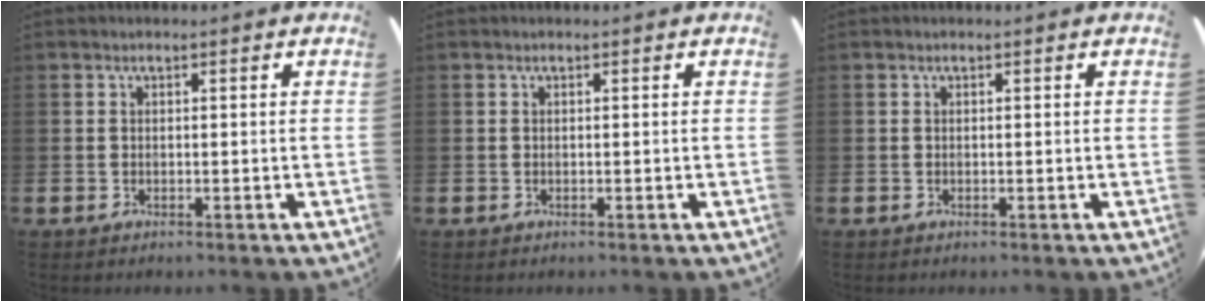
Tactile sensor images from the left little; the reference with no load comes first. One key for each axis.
{"total": 0.0}
{"total": 0.0}